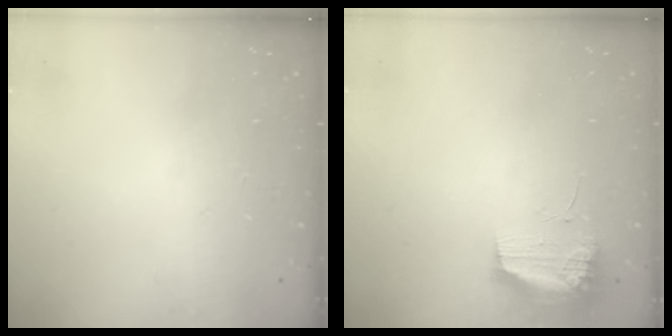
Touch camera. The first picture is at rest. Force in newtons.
{"total": 10.7, "press": 10.7, "slide": 0.7}